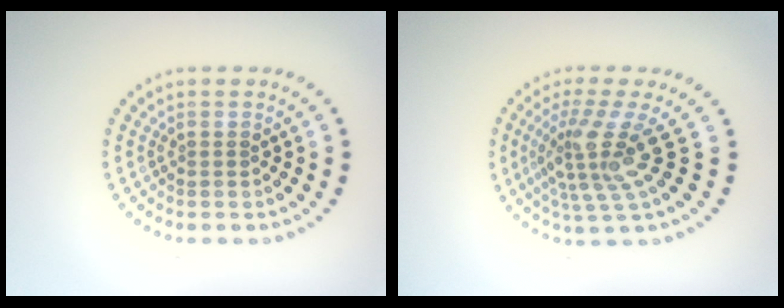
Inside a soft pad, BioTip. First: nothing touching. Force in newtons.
{"total": 4.6, "press": 3.2, "slide": 3.4}